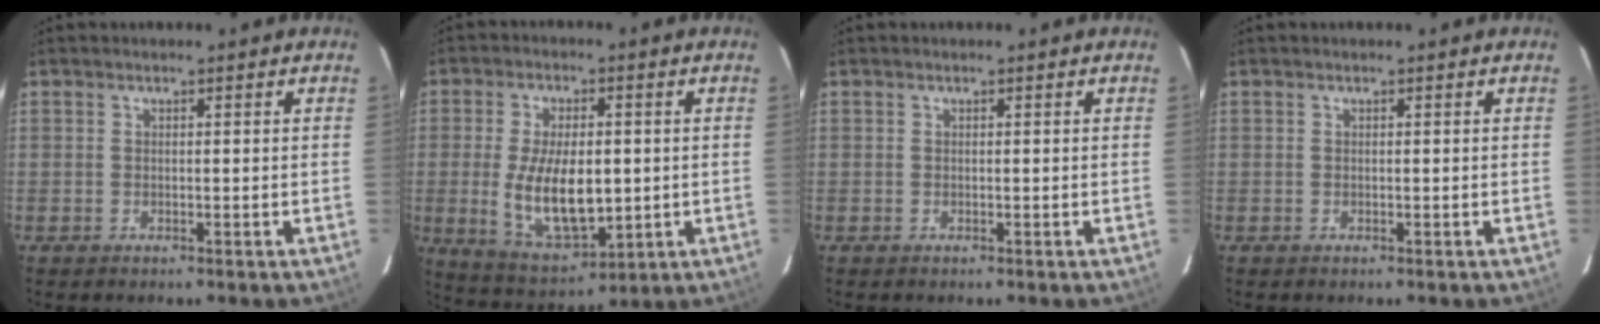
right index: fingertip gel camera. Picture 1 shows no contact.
{"total": 13.9, "force": [-1.0, 6.9, 12.0], "torque": [-0.238, -0.018, -0.001]}
{"total": 0.0}
{"total": 0.0}